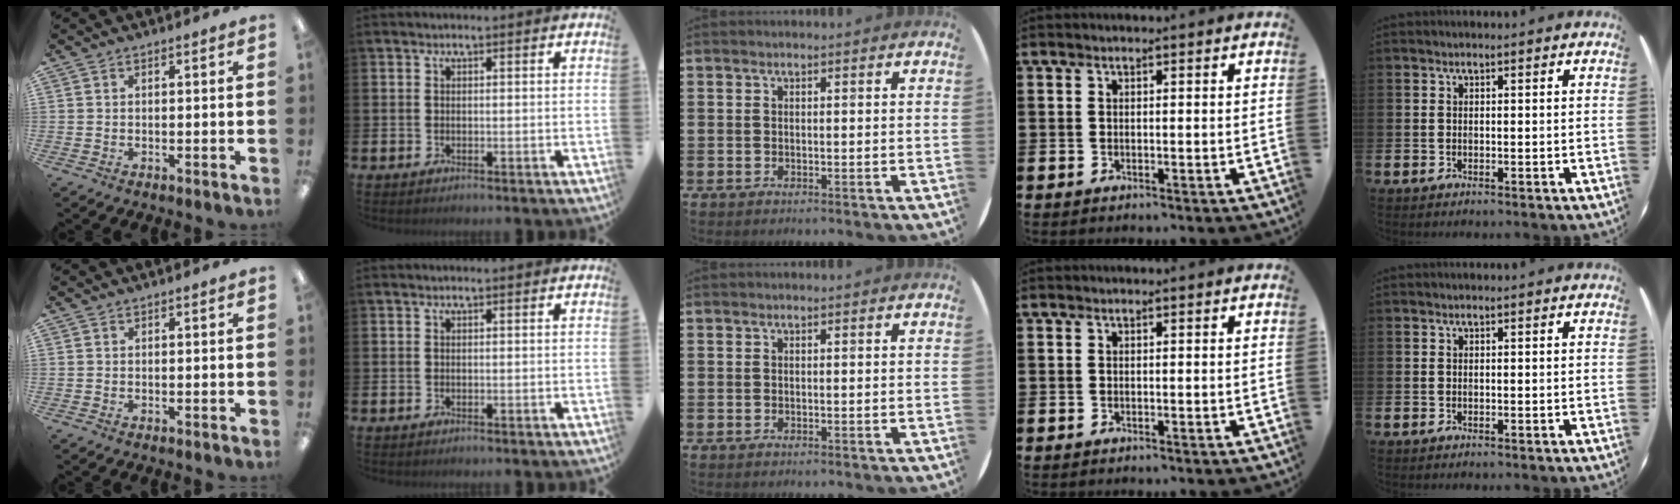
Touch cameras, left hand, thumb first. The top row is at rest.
{}